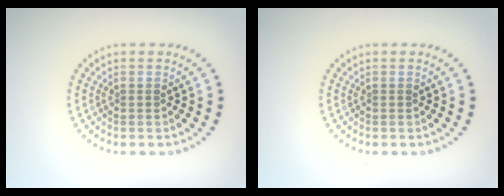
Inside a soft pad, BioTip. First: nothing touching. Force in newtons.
{"total": 0.0}